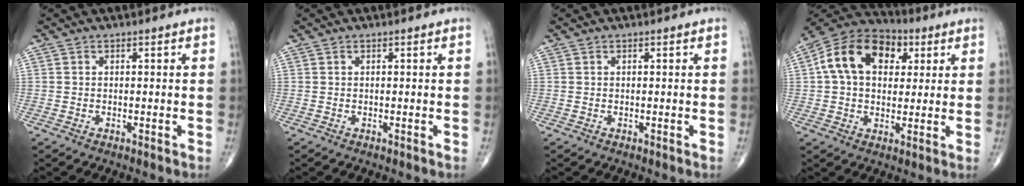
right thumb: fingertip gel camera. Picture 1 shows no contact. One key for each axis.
{"total": 0.0}
{"total": 0.0}
{"total": 15.7, "fx": 4.1, "fy": 10.9, "fz": 10.6, "tx": -0.160, "ty": 0.016, "tz": 0.060}